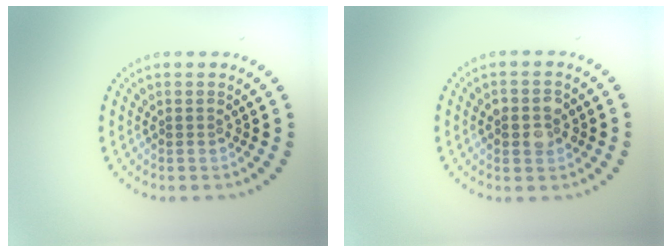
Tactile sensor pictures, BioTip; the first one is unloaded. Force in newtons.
{"total": 2.7, "press": 2.7, "slide": 0.2}